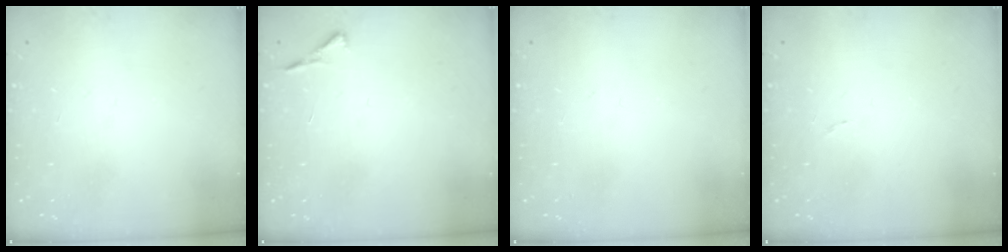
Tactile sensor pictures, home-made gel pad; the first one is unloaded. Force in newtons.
{"total": 3.5, "press": 3.4, "slide": 0.5}
{"total": 0.0}
{"total": 4.3, "press": 4.2, "slide": 0.3}